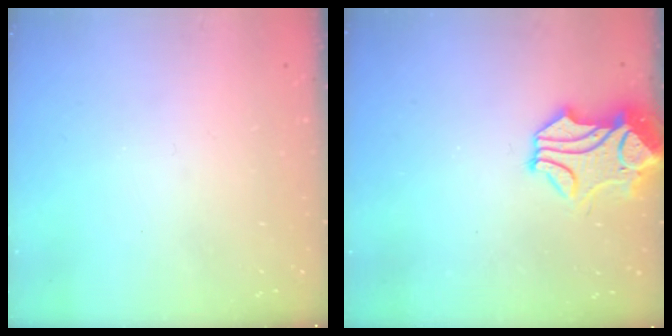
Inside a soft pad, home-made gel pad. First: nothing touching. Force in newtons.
{"total": 1.4, "press": 0.7, "slide": 1.3}